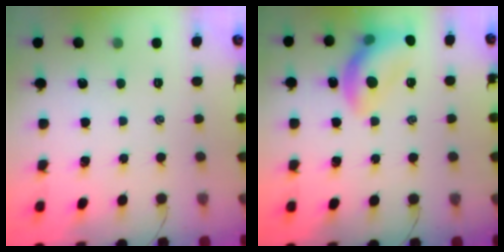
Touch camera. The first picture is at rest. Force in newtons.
{"total": 13.6, "press": 13.5, "slide": 1.8}